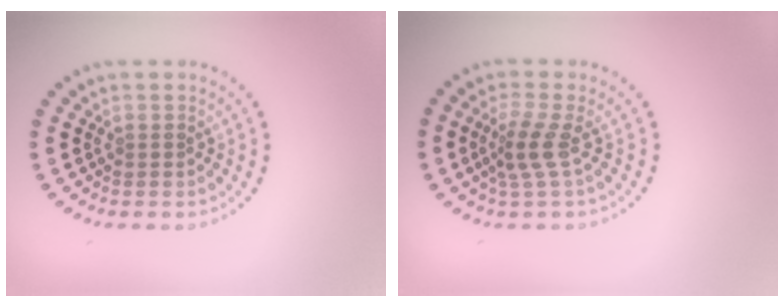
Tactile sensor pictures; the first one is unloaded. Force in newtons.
{"total": 2.3, "press": 1.8, "slide": 1.5}